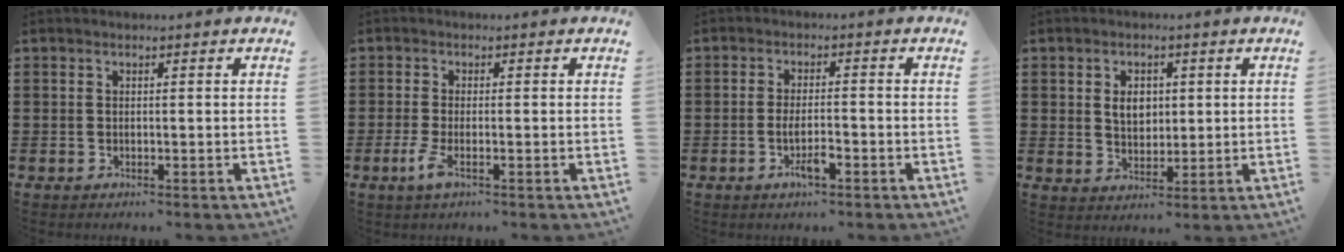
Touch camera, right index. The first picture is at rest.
{"total": 3.3, "force": [-1.5, 0.6, 2.9], "torque": [-0.075, -0.015, -0.033]}
{"total": 4.0, "force": [-1.7, 1.0, 3.4], "torque": [-0.064, 0.003, -0.032]}
{"total": 4.0, "force": [0.7, 2.9, 2.6], "torque": [-0.052, 0.009, 0.008]}